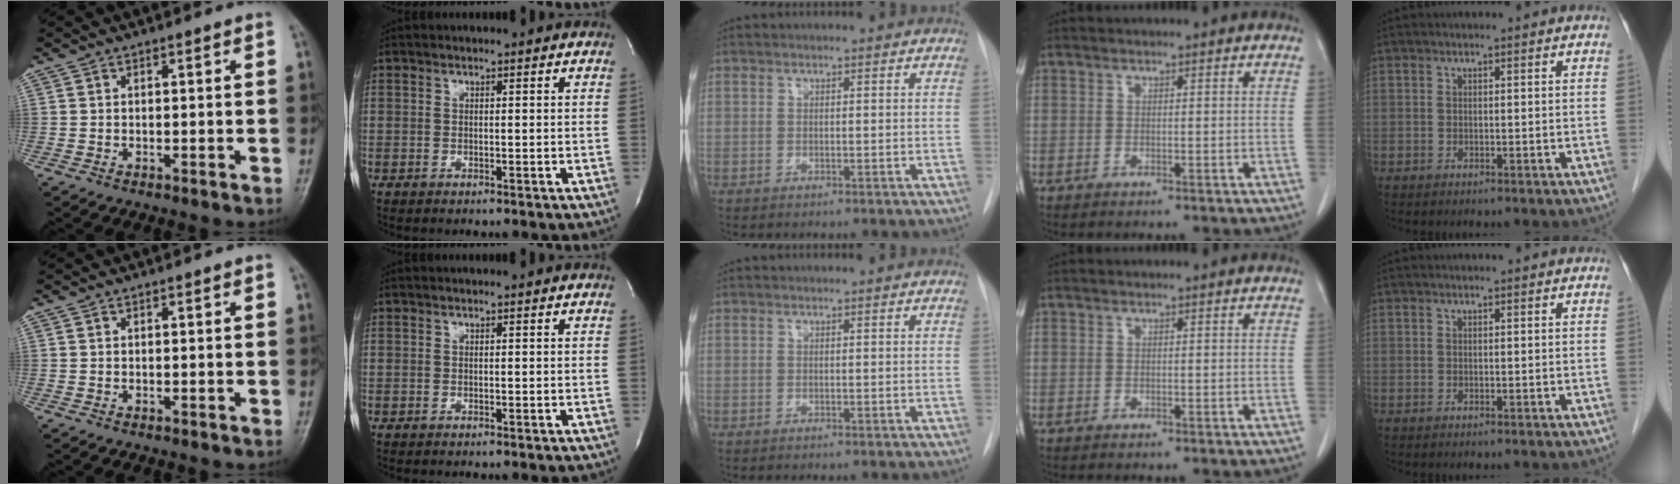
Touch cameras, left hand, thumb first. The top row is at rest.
{}